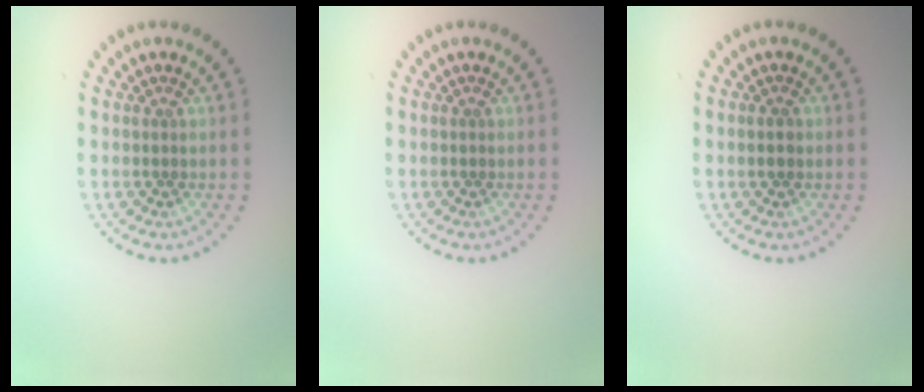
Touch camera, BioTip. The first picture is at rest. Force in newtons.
{"total": 0.0}
{"total": 1.3, "press": 1.3, "slide": 0.1}